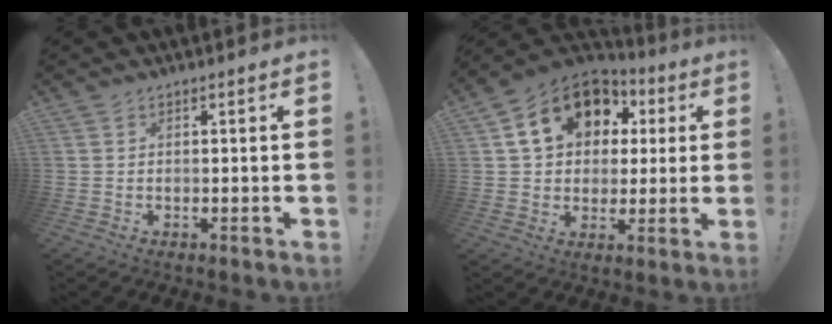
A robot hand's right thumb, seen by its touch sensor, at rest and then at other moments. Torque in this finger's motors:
{"motor_torque": [1.96, 2.58, 1.07, 0.08, 0.08]}